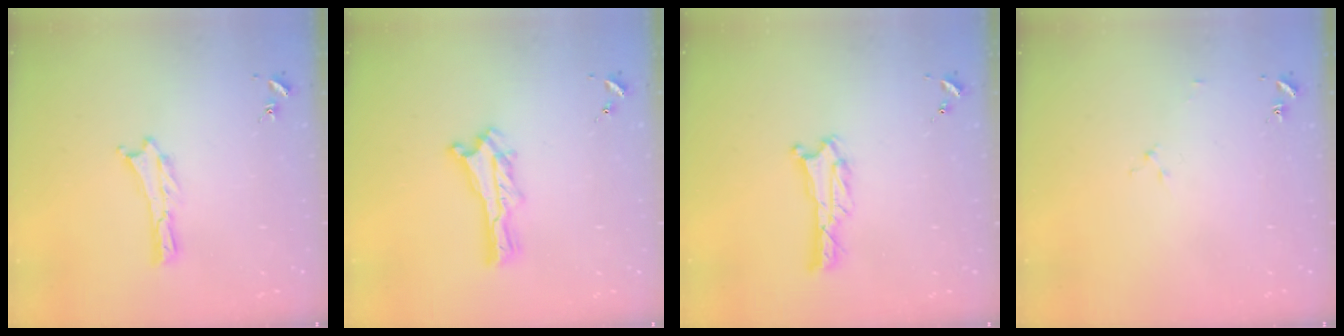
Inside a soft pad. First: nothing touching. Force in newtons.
{"total": 1.2, "press": 1.2, "slide": 0.2}
{"total": 0.7, "press": 0.7, "slide": 0.1}
{"total": 1.6, "press": 1.6, "slide": 0.2}